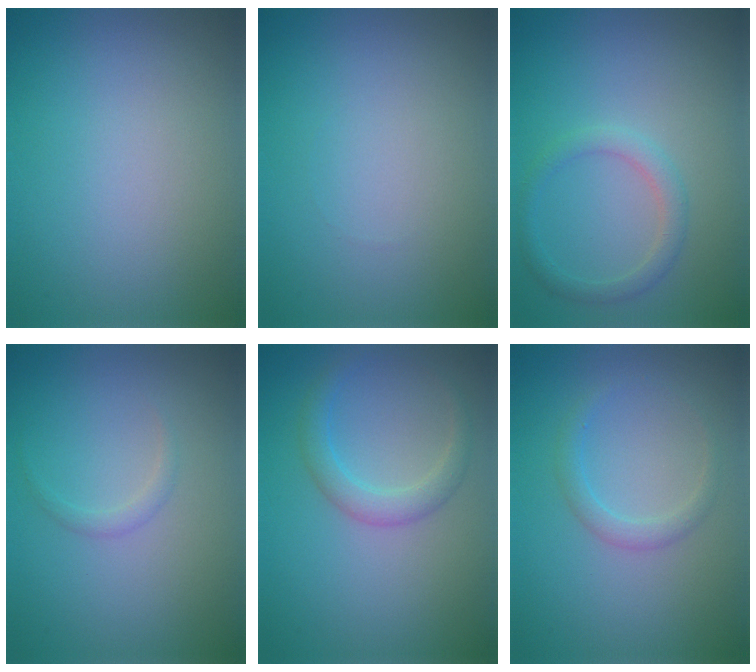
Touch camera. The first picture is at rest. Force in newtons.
{"total": 0.0}
{"total": 2.0, "press": 2.0, "slide": 0.1}
{"total": 0.8, "press": 0.8, "slide": 0.0}
{"total": 2.4, "press": 2.4, "slide": 0.1}
{"total": 1.6, "press": 1.6, "slide": 0.1}